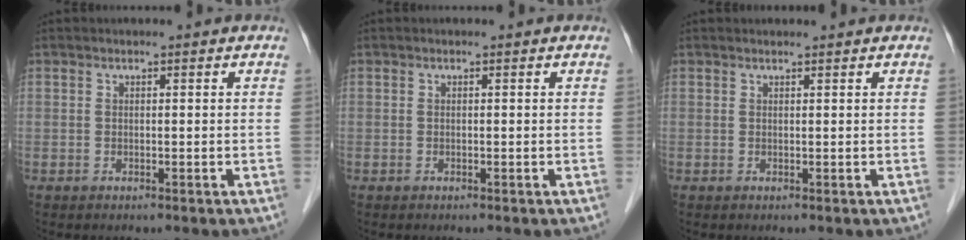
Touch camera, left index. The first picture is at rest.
{"total": 0.0}
{"total": 0.9, "force": [0.9, 0.0, 0.1], "torque": [-0.006, 0.007, 0.016]}